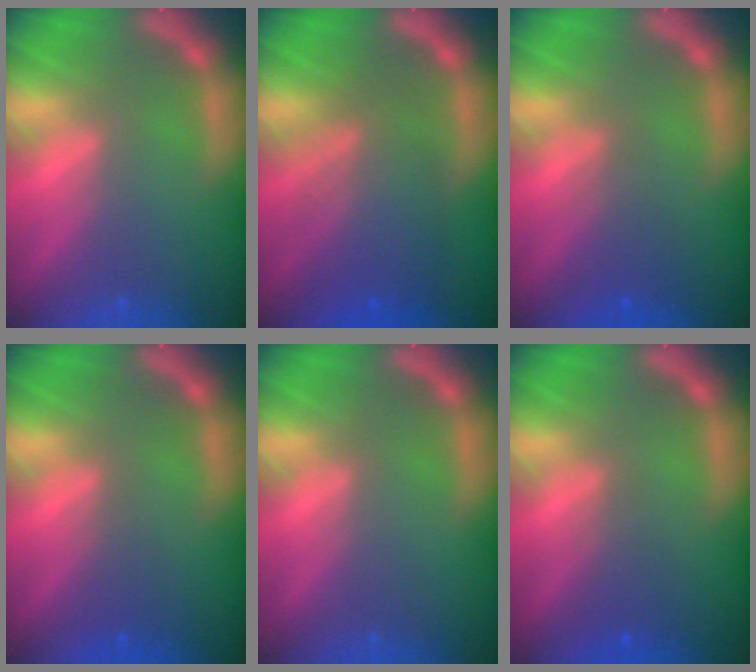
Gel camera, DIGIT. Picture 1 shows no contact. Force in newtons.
{"total": 7.1}
{"total": 2.5}
{"total": 1.5}
{"total": 0.0}
{"total": 2.0}